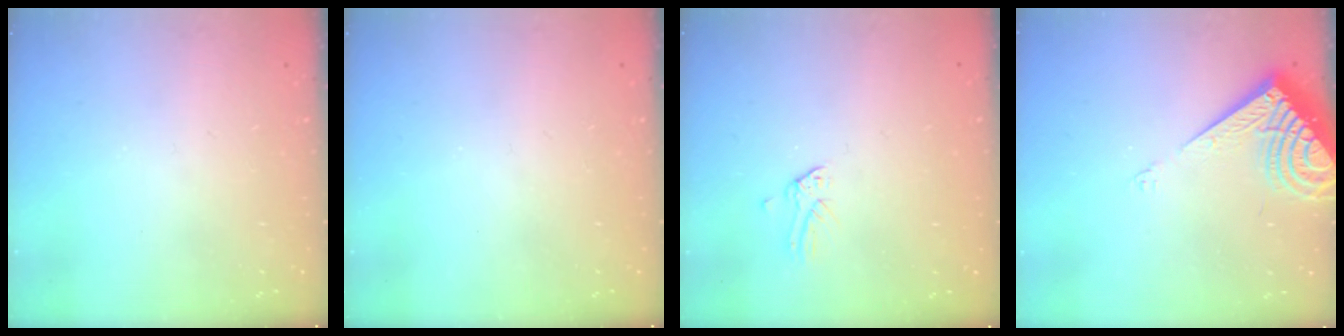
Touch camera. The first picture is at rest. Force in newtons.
{"total": 0.0}
{"total": 0.0}
{"total": 8.9, "press": 8.9, "slide": 1.3}